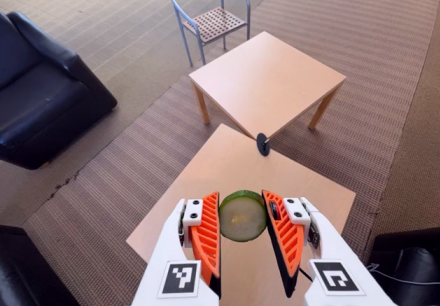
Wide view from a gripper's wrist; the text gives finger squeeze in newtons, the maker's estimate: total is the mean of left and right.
{"total": 11.6, "left": 12.4, "right": 10.8}